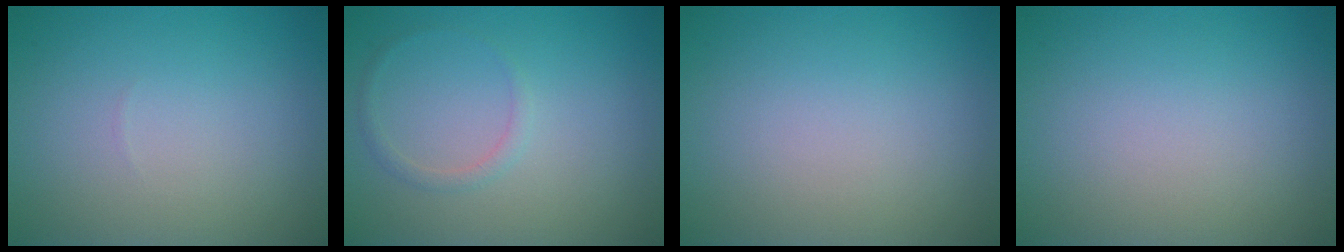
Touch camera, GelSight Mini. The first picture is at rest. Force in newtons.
{"total": 0.9, "press": 0.9, "slide": 0.1}
{"total": 0.0}
{"total": 0.0}